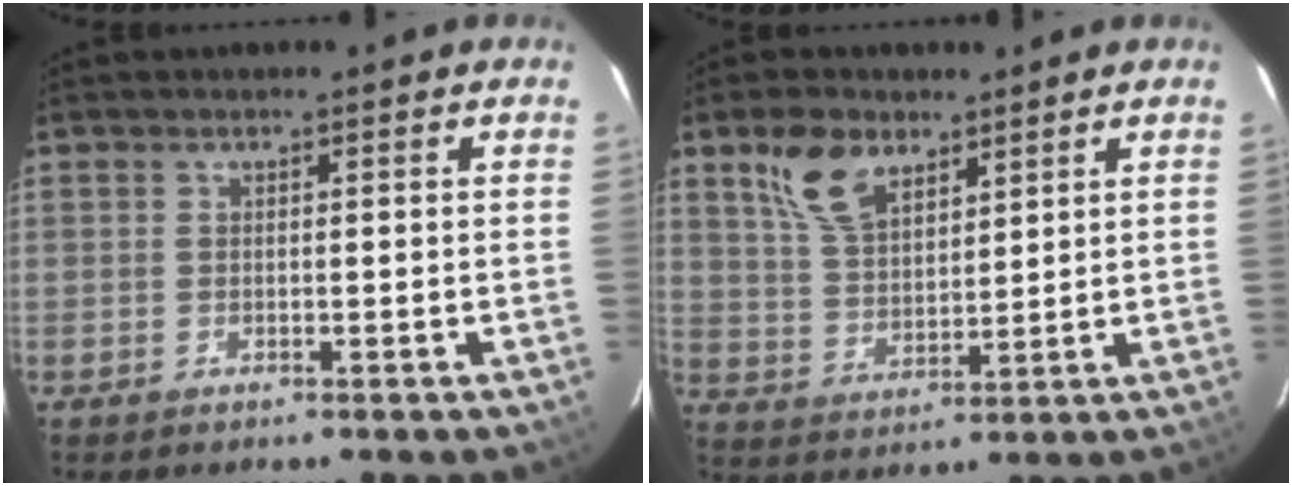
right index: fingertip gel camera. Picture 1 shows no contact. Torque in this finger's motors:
{"motor_torque": [0.51, 0.40, 0.42, 0.08]}